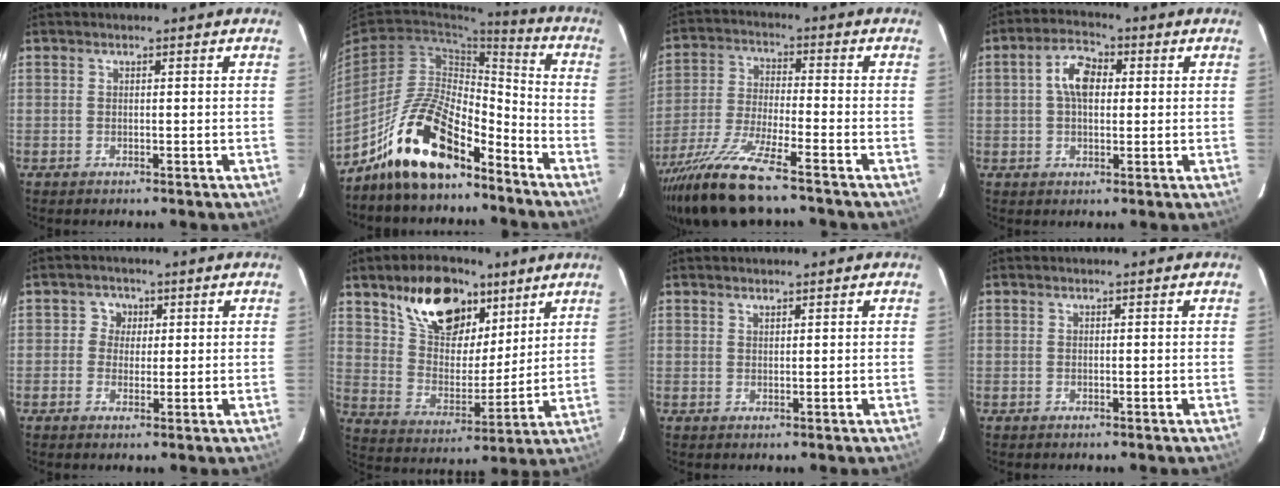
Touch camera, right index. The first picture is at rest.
{"total": 16.7, "force": [-11.9, 6.1, 9.9], "torque": [-0.192, 0.016, -0.214]}
{"total": 13.6, "force": [-10.7, 1.3, 8.3], "torque": [-0.175, -0.029, -0.202]}
{"total": 6.5, "force": [1.0, 3.9, 5.0], "torque": [-0.093, 0.021, 0.018]}
{"total": 3.2, "force": [0.4, 3.1, 0.0], "torque": [0.011, 0.014, 0.001]}
{"total": 17.8, "force": [10.8, 9.5, 10.4], "torque": [-0.188, 0.032, 0.199]}
{"total": 0.8, "force": [0.7, 0.2, 0.2], "torque": [-0.004, 0.001, 0.014]}
{"total": 0.0}